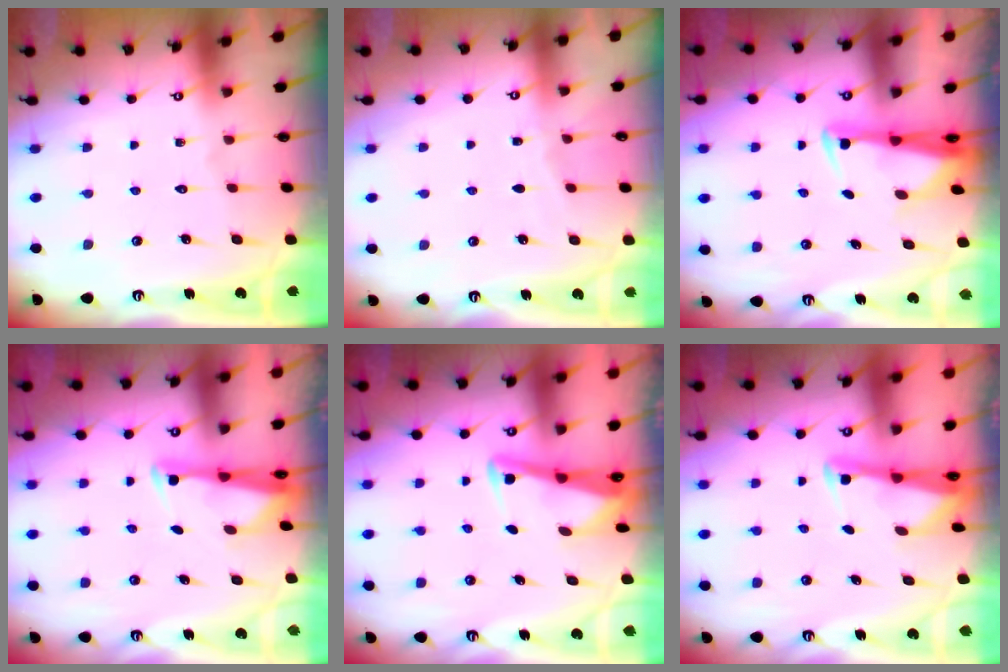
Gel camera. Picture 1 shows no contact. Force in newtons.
{"total": 2.2, "press": 2.1, "slide": 0.4}
{"total": 2.9, "press": 2.7, "slide": 1.0}
{"total": 2.9, "press": 2.8, "slide": 0.7}
{"total": 3.1, "press": 3.1, "slide": 0.4}
{"total": 2.7, "press": 2.6, "slide": 0.3}